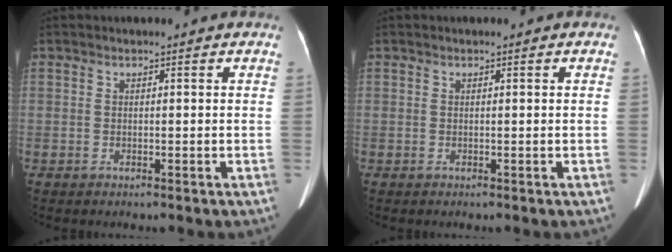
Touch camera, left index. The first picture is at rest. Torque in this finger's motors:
{"motor_torque": [0.07, -0.01, -0.01, 0.02]}